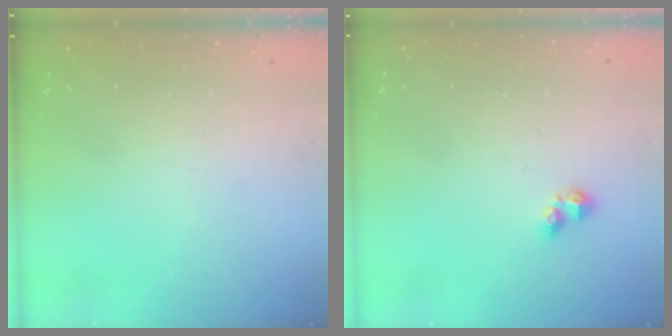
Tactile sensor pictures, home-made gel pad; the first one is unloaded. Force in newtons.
{"total": 3.3, "press": 3.3, "slide": 0.4}